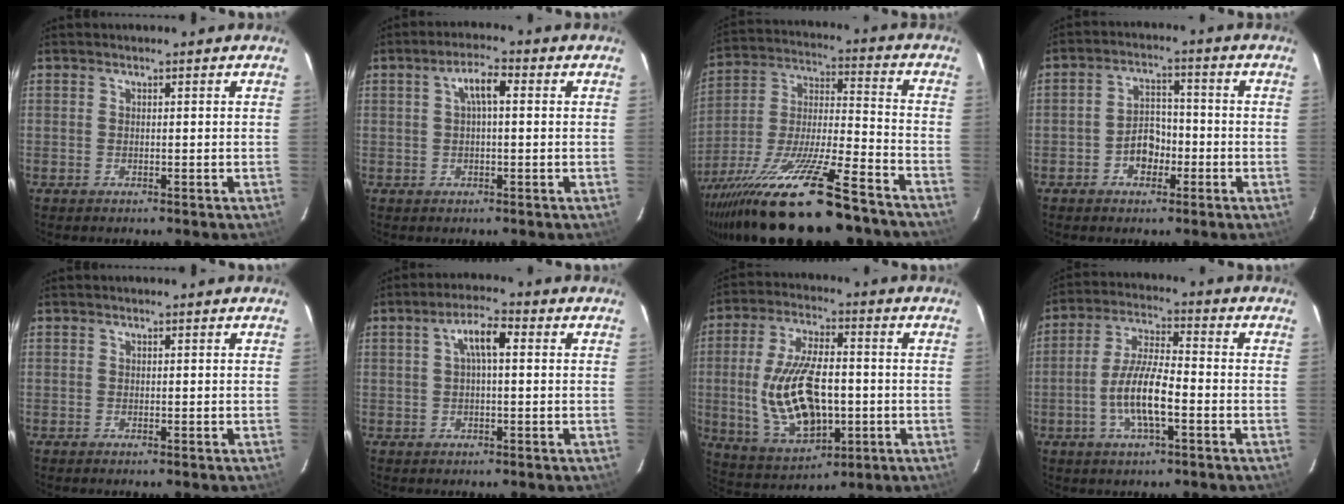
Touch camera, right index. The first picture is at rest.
{"total": 4.2, "force": [0.8, 1.4, 3.9], "torque": [-0.074, 0.014, 0.016]}
{"total": 24.9, "force": [-18.2, 4.6, 16.4], "torque": [-0.311, -0.047, -0.295]}
{"total": 5.6, "force": [-2.3, 4.0, 3.2], "torque": [-0.060, 0.017, -0.032]}
{"total": 0.0}
{"total": 5.0, "force": [0.9, 1.6, 4.6], "torque": [-0.087, 0.016, 0.018]}
{"total": 17.2, "force": [-1.8, 8.5, 14.8], "torque": [-0.303, -0.006, -0.014]}
{"total": 9.5, "force": [-3.2, 2.4, 8.7], "torque": [-0.174, 0.000, -0.061]}